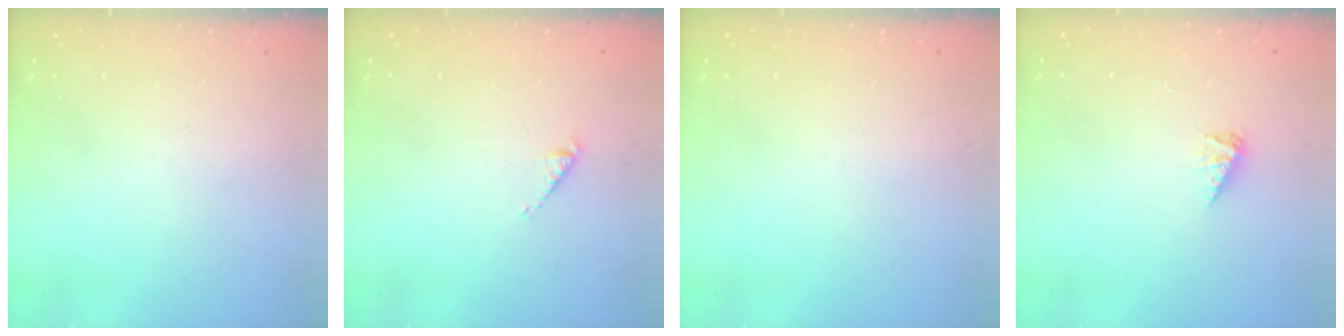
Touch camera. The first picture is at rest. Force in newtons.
{"total": 3.3, "press": 3.2, "slide": 0.5}
{"total": 0.0}
{"total": 2.5, "press": 2.5, "slide": 0.4}